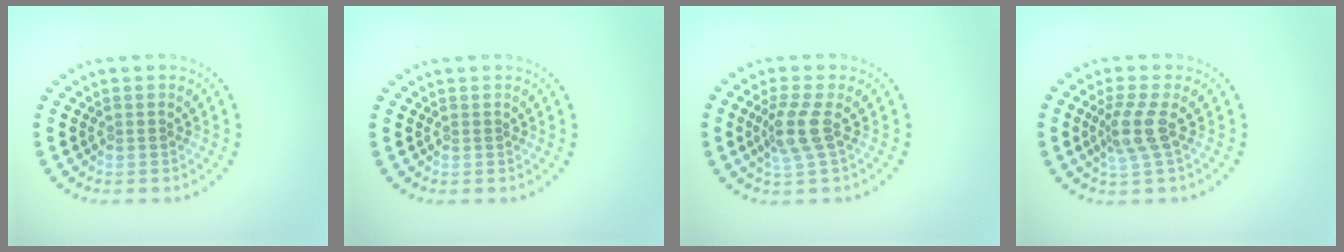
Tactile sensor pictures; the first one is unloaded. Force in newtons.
{"total": 0.0}
{"total": 2.7, "press": 2.1, "slide": 1.8}
{"total": 2.8, "press": 2.1, "slide": 1.8}